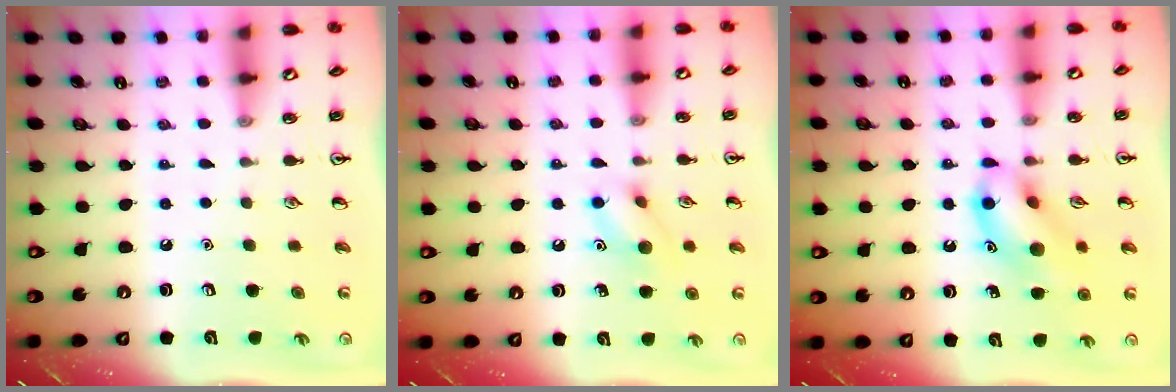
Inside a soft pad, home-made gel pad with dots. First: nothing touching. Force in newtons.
{"total": 8.8, "press": 8.8, "slide": 0.4}
{"total": 12.0, "press": 11.9, "slide": 1.2}